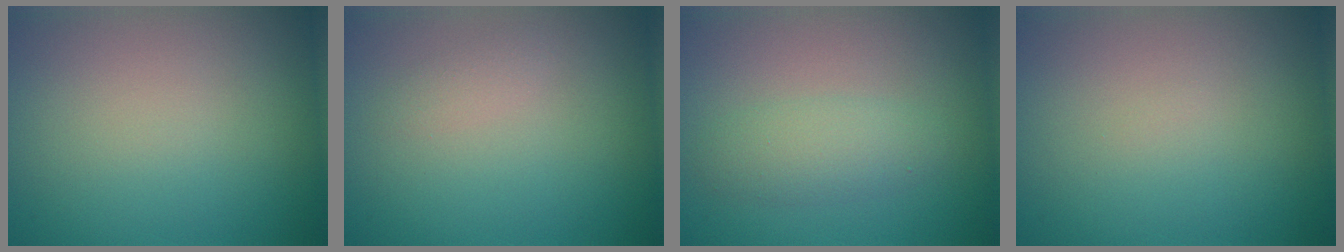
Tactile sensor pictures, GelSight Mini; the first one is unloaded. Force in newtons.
{"total": 0.8, "press": 0.8, "slide": 0.0}
{"total": 2.4, "press": 2.4, "slide": 0.0}
{"total": 0.0}